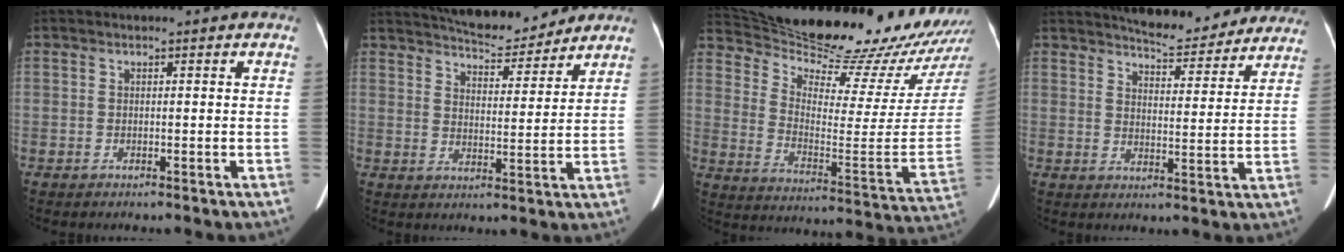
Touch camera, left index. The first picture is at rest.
{"total": 12.6, "force": [11.6, 2.3, 4.2], "torque": [-0.065, 0.005, 0.171]}
{"total": 28.9, "force": [27.0, 2.5, 10.1], "torque": [-0.174, -0.119, 0.362]}
{"total": 14.1, "force": [13.2, 2.8, 4.1], "torque": [-0.043, -0.011, 0.160]}